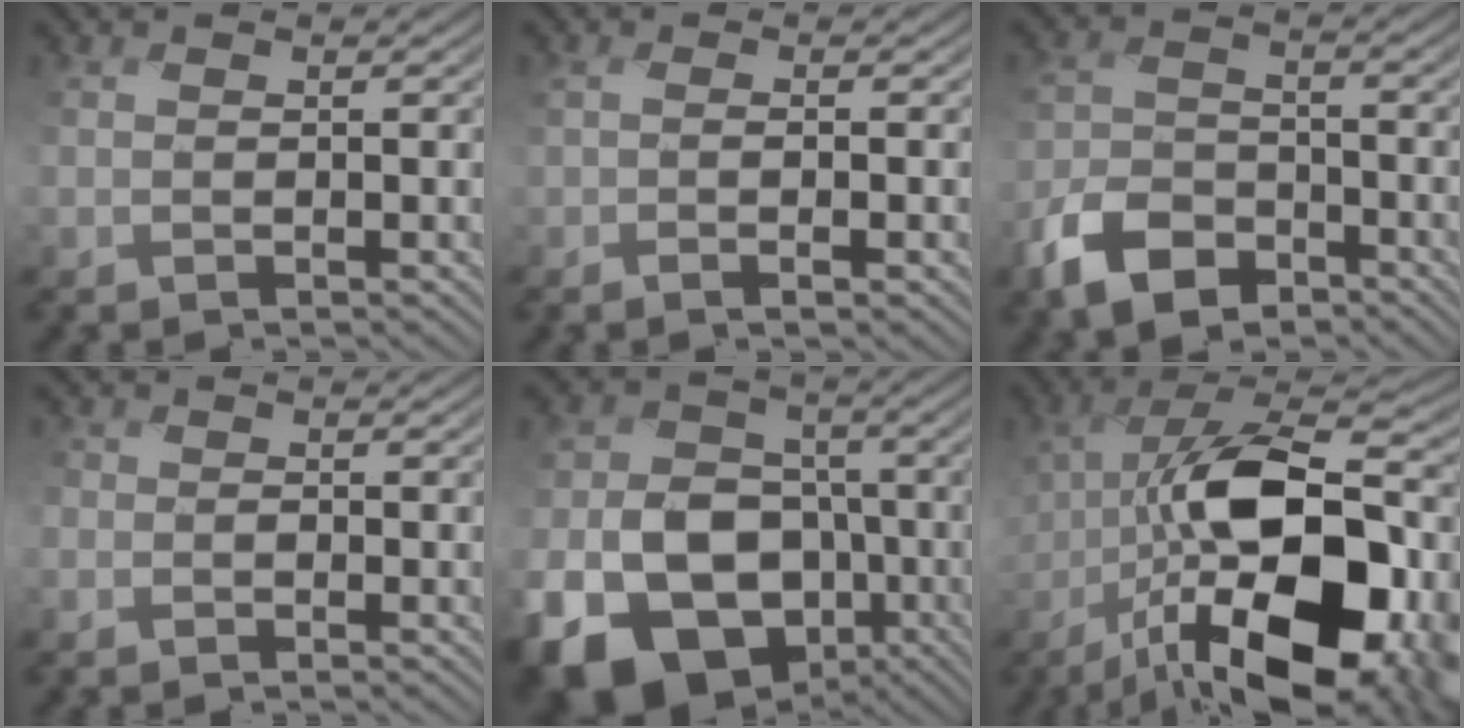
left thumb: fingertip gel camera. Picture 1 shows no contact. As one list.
[{"total": 3.0, "force": [-0.6, 0.6, 2.9], "torque": [-0.057, -0.002, -0.015]}, {"total": 6.8, "force": [-4.5, 3.8, 3.5], "torque": [-0.077, -0.005, -0.099]}, {"total": 1.6, "force": [-0.8, 1.3, 0.4], "torque": [-0.008, -0.001, -0.022]}, {"total": 19.5, "force": [-7.9, 15.7, 8.3], "torque": [-0.192, -0.061, -0.151]}, {"total": 21.2, "force": [-5.9, 10.1, 17.7], "torque": [-0.303, -0.017, -0.096]}]